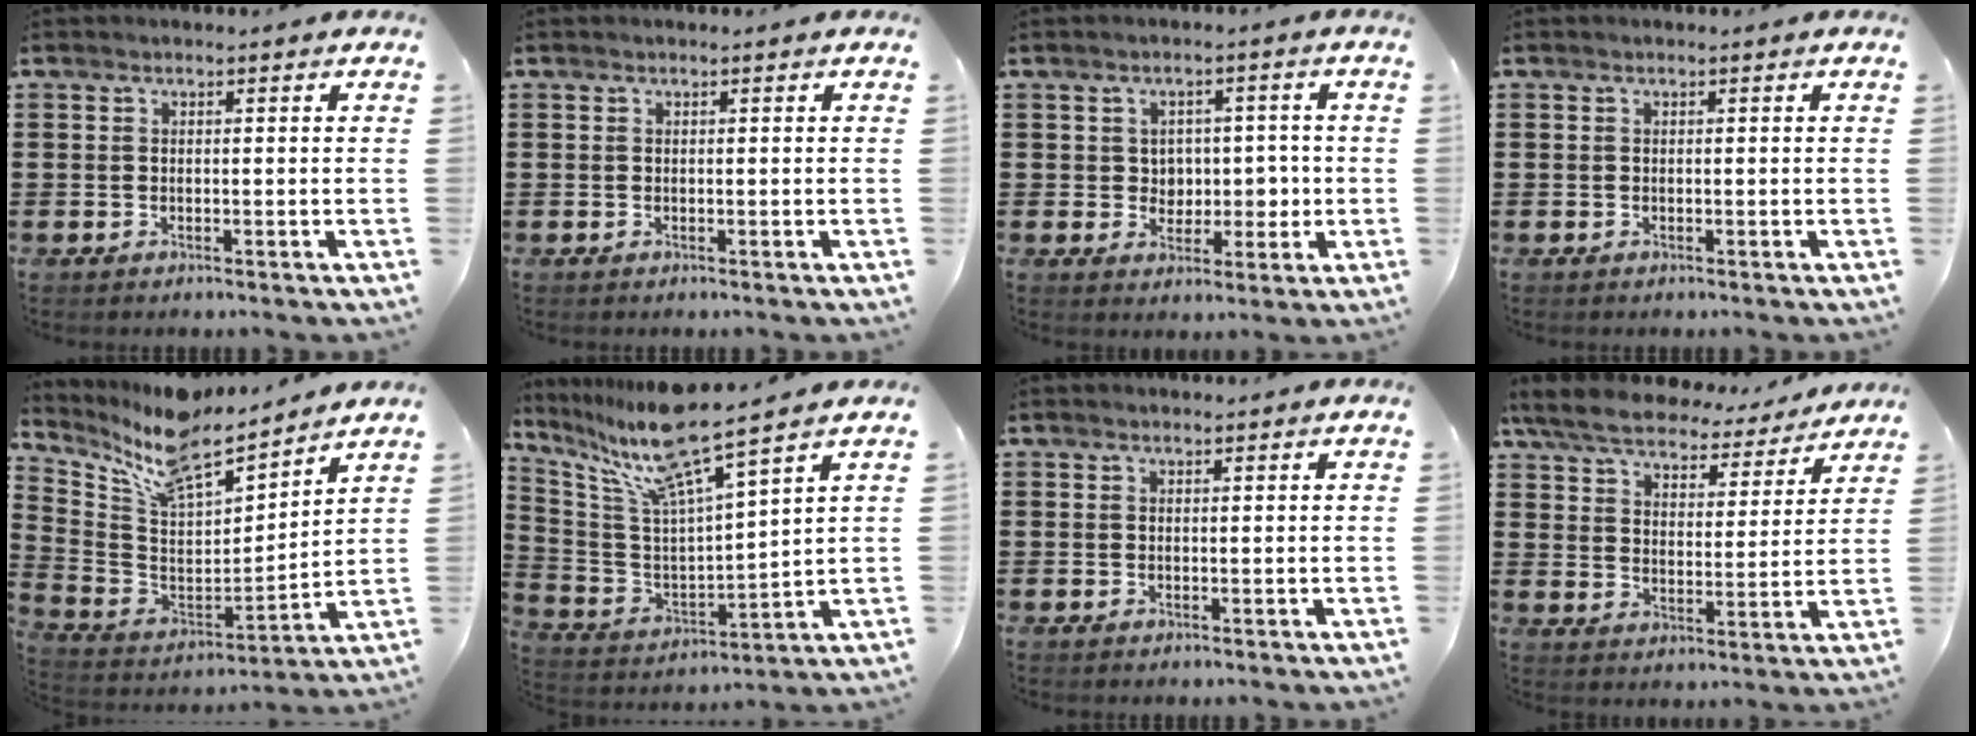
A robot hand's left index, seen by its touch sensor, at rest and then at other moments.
{"total": 0.0}
{"total": 4.3, "force": [0.4, 3.8, 1.9], "torque": [-0.030, -0.002, -0.002]}
{"total": 0.0}
{"total": 9.7, "force": [8.2, 2.4, 4.6], "torque": [-0.127, -0.053, 0.141]}
{"total": 11.3, "force": [8.9, 0.4, 7.1], "torque": [-0.177, -0.057, 0.144]}
{"total": 0.7, "force": [0.7, 0.1, 0.3], "torque": [-0.007, 0.000, 0.013]}
{"total": 6.7, "force": [6.3, 1.3, 2.0], "torque": [-0.068, -0.035, 0.108]}